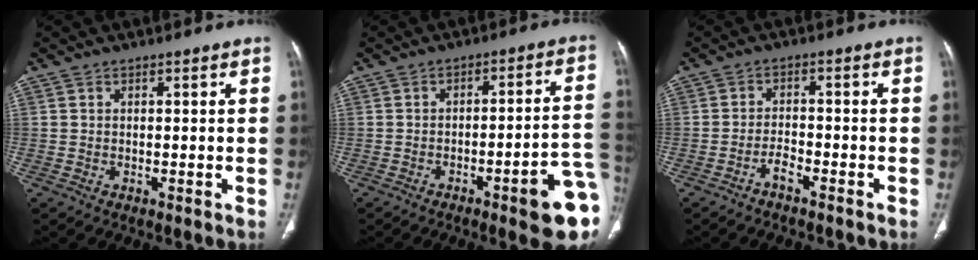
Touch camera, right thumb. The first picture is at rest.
{"total": 13.5, "force": [-5.3, 2.3, 12.3], "torque": [-0.122, 0.029, -0.064]}
{"total": 2.6, "force": [-2.1, 0.6, 1.4], "torque": [-0.033, 0.020, -0.039]}